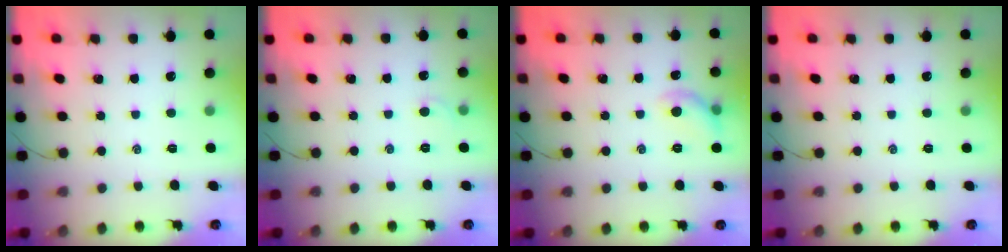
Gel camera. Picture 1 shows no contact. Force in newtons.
{"total": 2.7, "press": 2.5, "slide": 0.9}
{"total": 6.9, "press": 6.8, "slide": 0.9}
{"total": 0.0}